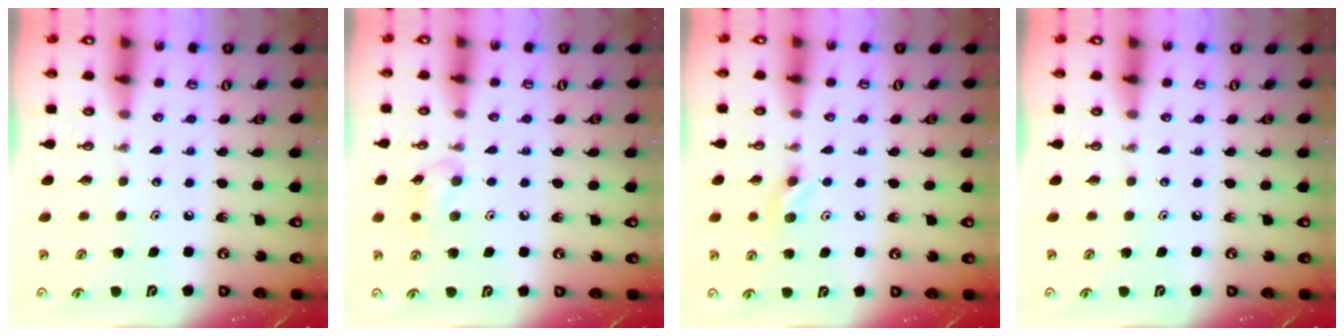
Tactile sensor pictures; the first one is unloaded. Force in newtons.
{"total": 9.6, "press": 9.1, "slide": 3.3}
{"total": 5.7, "press": 5.4, "slide": 1.7}
{"total": 0.0}